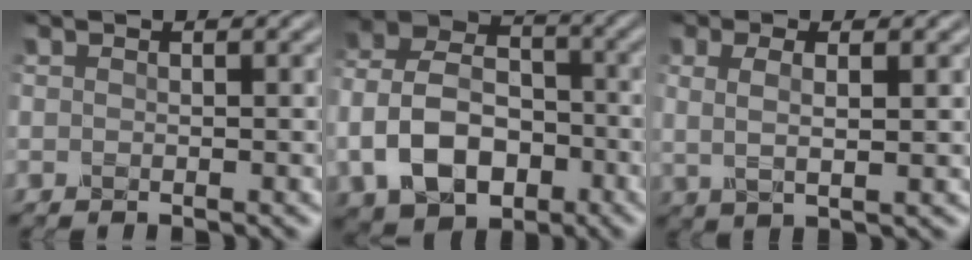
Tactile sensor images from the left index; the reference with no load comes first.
{"total": 9.2, "force": [-2.9, 6.5, 5.8], "torque": [-0.117, 0.001, -0.064]}
{"total": 2.8, "force": [0.8, 0.8, 2.6], "torque": [-0.053, -0.001, 0.016]}